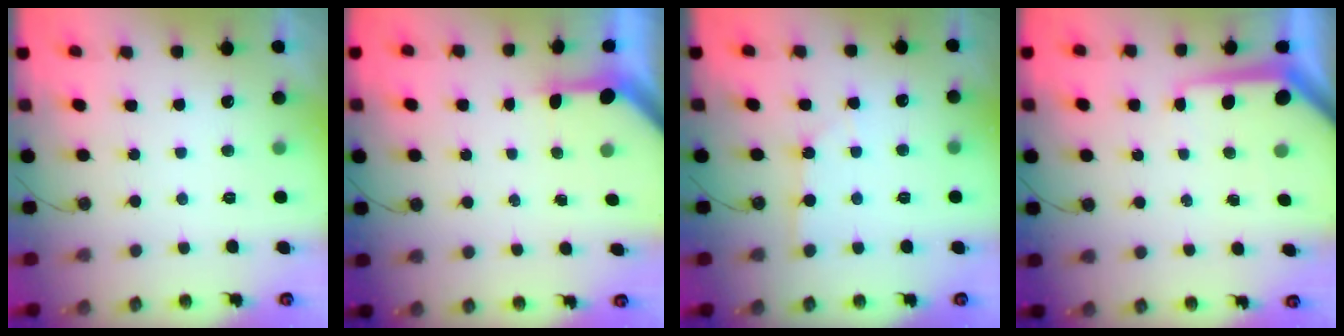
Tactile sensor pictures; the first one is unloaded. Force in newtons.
{"total": 3.5, "press": 3.5, "slide": 0.4}
{"total": 1.4, "press": 1.4, "slide": 0.2}
{"total": 7.4, "press": 7.4, "slide": 0.7}